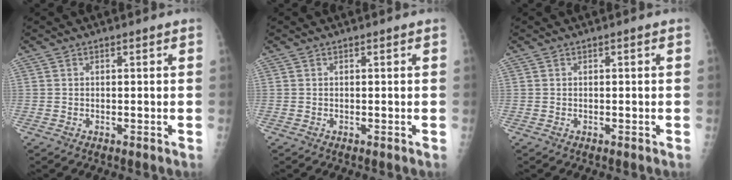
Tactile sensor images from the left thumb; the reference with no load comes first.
{"total": 0.0}
{"total": 0.0}